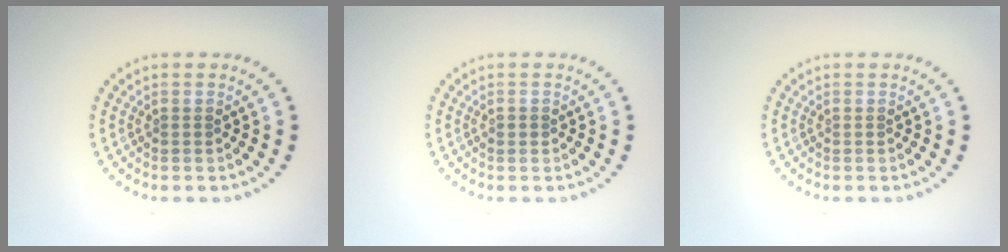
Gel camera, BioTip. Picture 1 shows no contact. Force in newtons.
{"total": 0.7, "press": 0.7, "slide": 0.1}
{"total": 0.0}